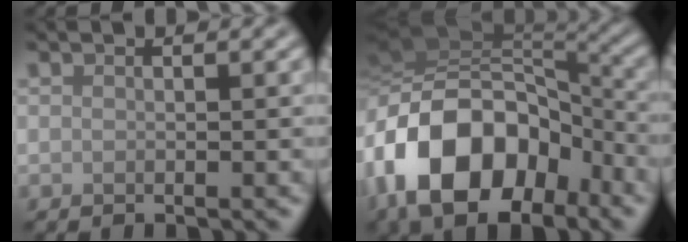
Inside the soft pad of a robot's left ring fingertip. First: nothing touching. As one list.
[{"total": 15.5, "force": [-6.3, 9.8, 10.2], "torque": [-0.192, -0.002, -0.113]}]